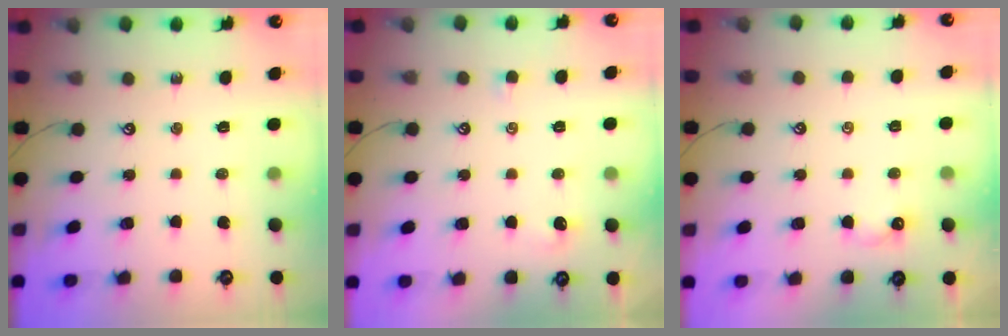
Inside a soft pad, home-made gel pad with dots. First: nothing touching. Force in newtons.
{"total": 1.9, "press": 1.8, "slide": 0.4}
{"total": 1.6, "press": 1.5, "slide": 0.4}